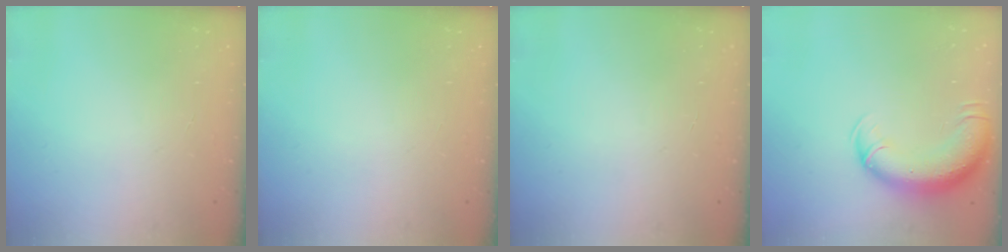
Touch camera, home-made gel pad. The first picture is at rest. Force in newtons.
{"total": 0.0}
{"total": 0.0}
{"total": 13.1, "press": 12.7, "slide": 3.2}